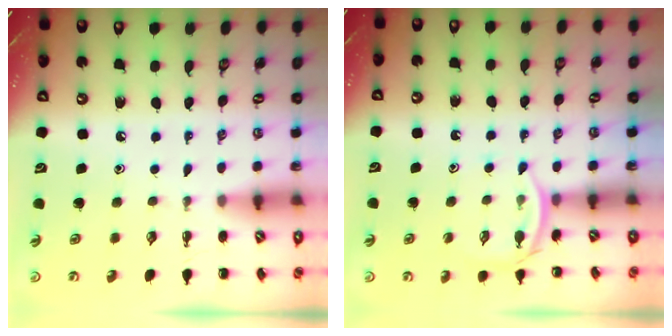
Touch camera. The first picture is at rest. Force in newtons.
{"total": 4.3, "press": 4.1, "slide": 1.1}